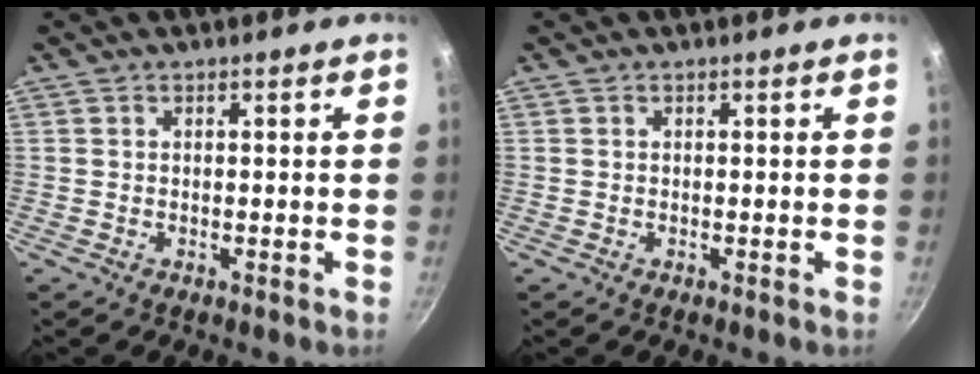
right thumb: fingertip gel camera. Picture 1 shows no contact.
{"total": 0.0}